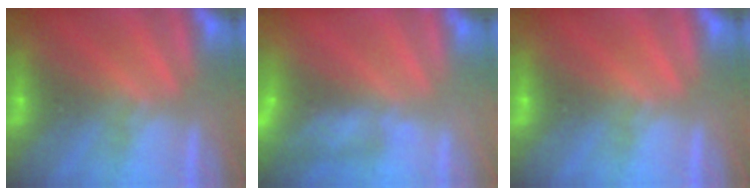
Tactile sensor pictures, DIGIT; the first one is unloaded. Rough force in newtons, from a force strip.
{"total": 6.7}
{"total": 0.0}